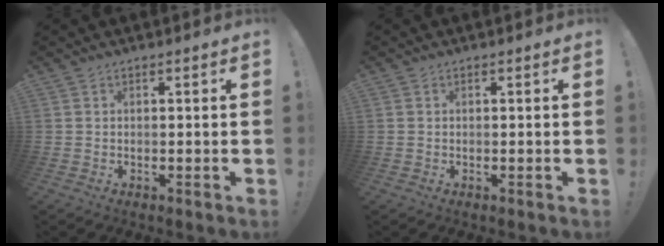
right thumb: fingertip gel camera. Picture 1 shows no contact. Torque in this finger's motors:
{"motor_torque": [0.00, 0.05, 0.00, 0.22, -0.08]}